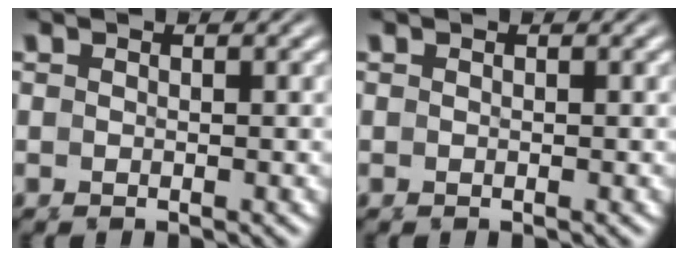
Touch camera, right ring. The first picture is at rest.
{"total": 0.0}